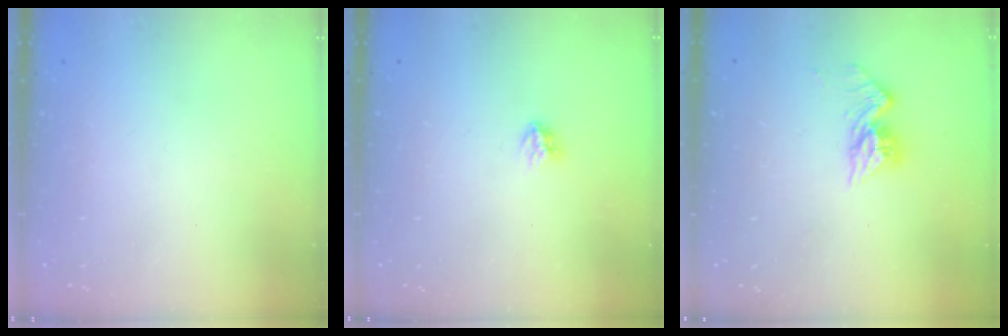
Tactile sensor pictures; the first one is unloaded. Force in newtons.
{"total": 3.0, "press": 2.9, "slide": 0.4}
{"total": 10.1, "press": 10.1, "slide": 0.7}